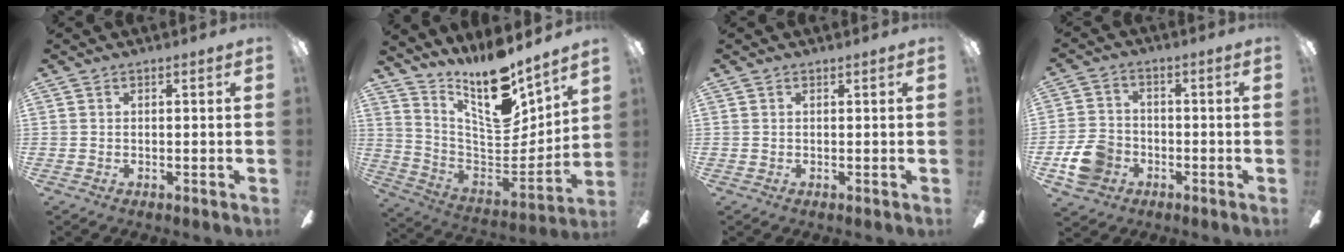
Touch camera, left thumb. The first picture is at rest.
{"total": 18.0, "force": [13.8, 5.2, 10.2], "torque": [-0.167, -0.115, 0.238]}
{"total": 0.0}
{"total": 9.1, "force": [-3.7, 7.1, 4.3], "torque": [-0.100, 0.025, -0.067]}